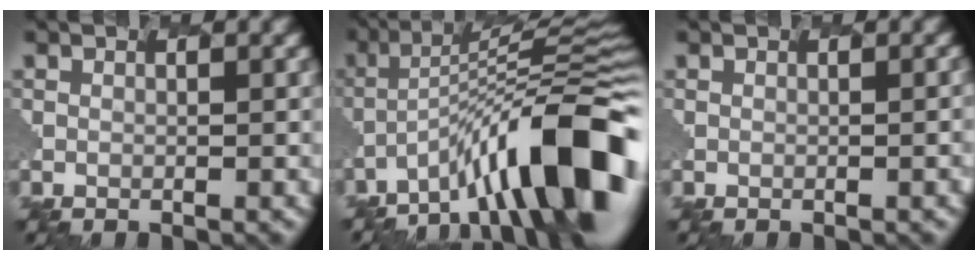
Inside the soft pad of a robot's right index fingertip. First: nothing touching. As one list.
[{"total": 12.0, "force": [-7.0, 2.5, 9.5], "torque": [-0.152, 0.019, -0.117]}, {"total": 3.0, "force": [-0.1, 1.5, 2.7], "torque": [-0.007, 0.010, -0.008]}]